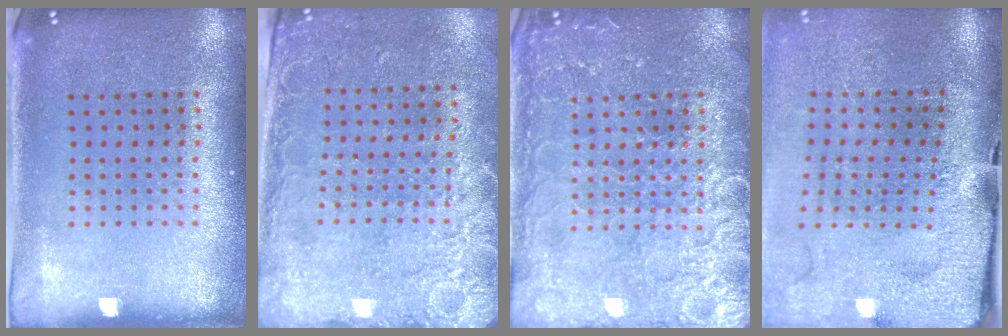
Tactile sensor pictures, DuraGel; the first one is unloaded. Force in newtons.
{"total": 2.6, "press": 2.1, "slide": 1.4}
{"total": 3.8, "press": 3.8, "slide": 0.5}
{"total": 4.3, "press": 3.4, "slide": 2.6}